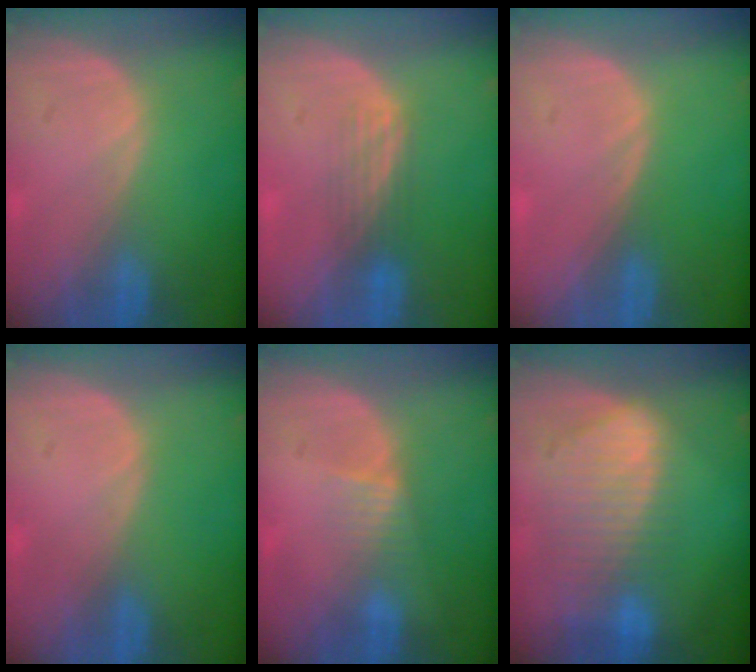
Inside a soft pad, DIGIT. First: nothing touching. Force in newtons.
{"total": 2.7, "press": 2.6, "slide": 0.8}
{"total": 0.0}
{"total": 0.0}
{"total": 2.6, "press": 2.4, "slide": 0.9}
{"total": 9.3, "press": 8.1, "slide": 4.5}